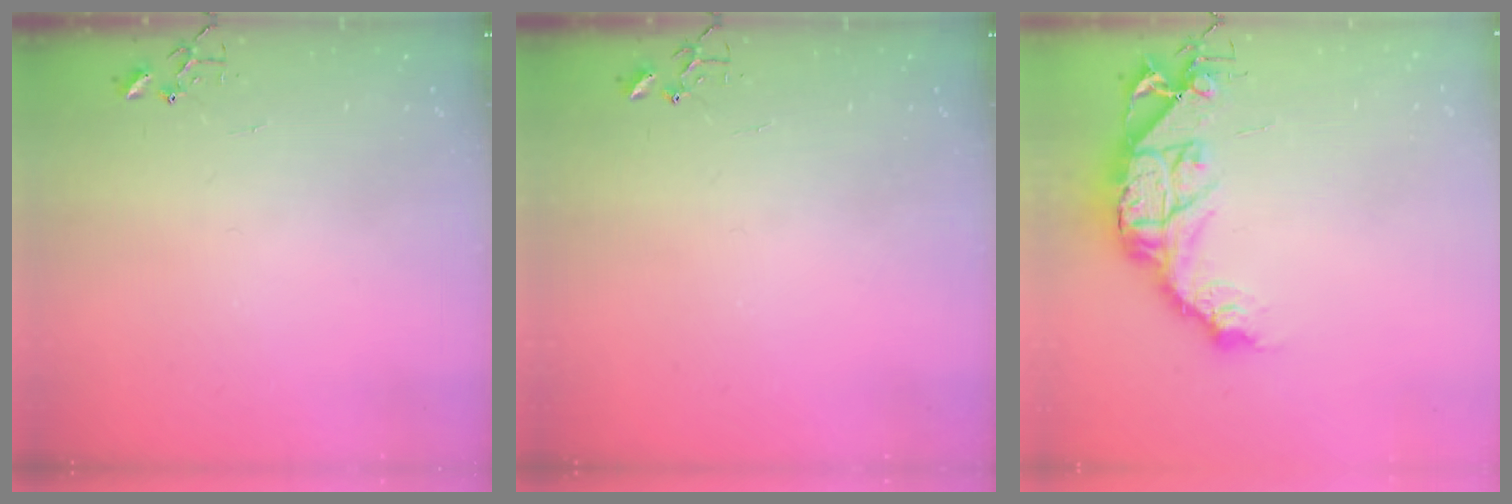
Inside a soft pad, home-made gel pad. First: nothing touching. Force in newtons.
{"total": 0.0}
{"total": 15.1, "press": 15.0, "slide": 1.3}